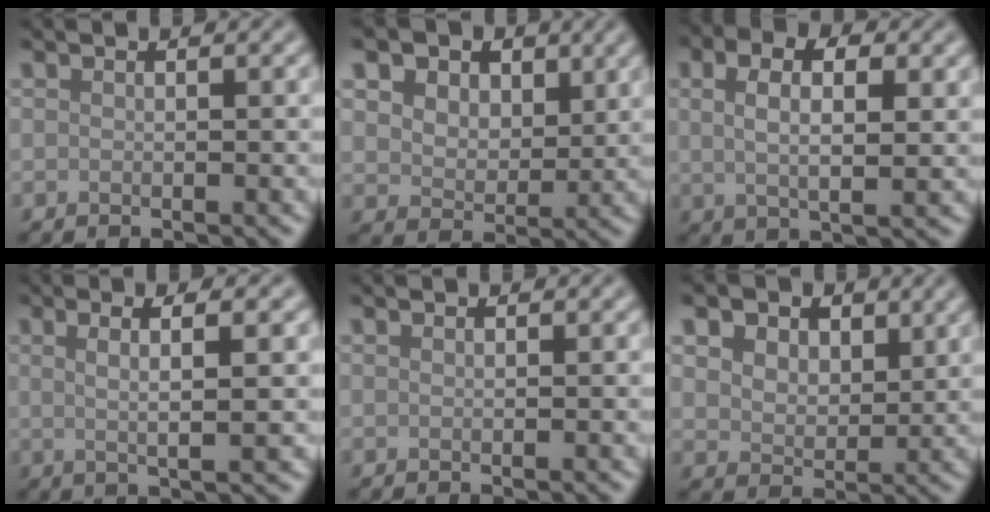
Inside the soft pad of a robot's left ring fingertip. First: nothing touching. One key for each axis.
{"total": 8.9, "fx": 4.9, "fy": 5.9, "fz": 4.5, "tx": -0.102, "ty": 0.008, "tz": 0.073}
{"total": 5.7, "fx": 1.9, "fy": 2.9, "fz": 4.6, "tx": -0.082, "ty": 0.002, "tz": 0.024}
{"total": 4.5, "fx": 1.1, "fy": 1.0, "fz": 4.3, "tx": -0.067, "ty": 0.002, "tz": 0.011}
{"total": 0.0}
{"total": 8.0, "fx": 4.5, "fy": 5.2, "fz": 4.1, "tx": -0.100, "ty": 0.008, "tz": 0.069}